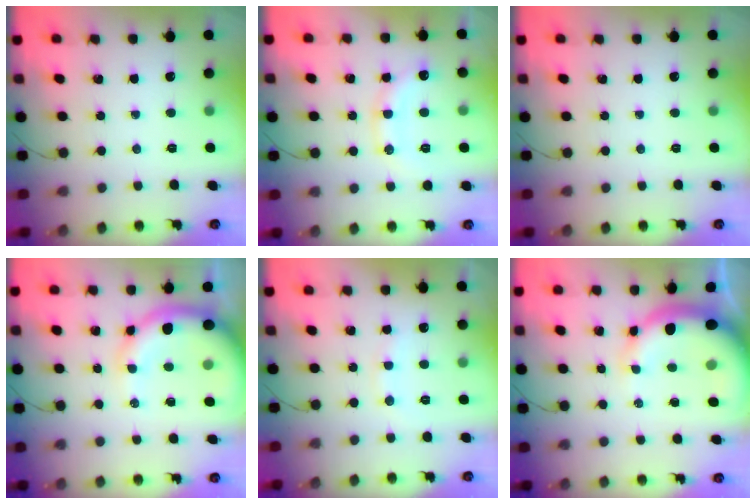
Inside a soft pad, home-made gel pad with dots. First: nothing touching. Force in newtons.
{"total": 13.5, "press": 13.5, "slide": 1.0}
{"total": 0.0}
{"total": 11.6, "press": 11.2, "slide": 3.3}
{"total": 7.7, "press": 7.6, "slide": 1.5}
{"total": 11.7, "press": 11.4, "slide": 2.5}